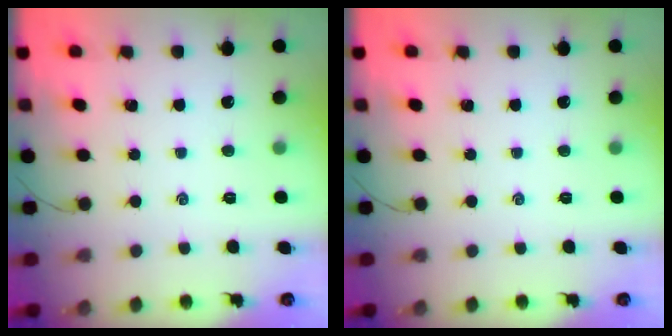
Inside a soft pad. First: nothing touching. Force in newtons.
{"total": 0.0}